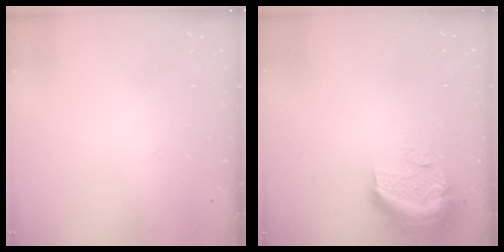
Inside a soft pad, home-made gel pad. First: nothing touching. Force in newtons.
{"total": 11.7, "press": 11.7, "slide": 1.3}